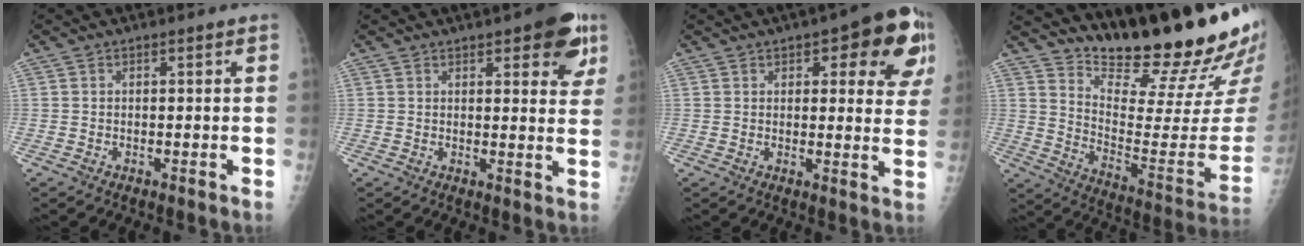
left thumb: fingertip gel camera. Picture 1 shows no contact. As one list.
[{"total": 10.0, "force": [5.4, 3.6, 7.7], "torque": [-0.060, -0.017, 0.060]}, {"total": 15.2, "force": [6.6, 6.1, 12.2], "torque": [-0.101, -0.015, 0.069]}, {"total": 24.1, "force": [20.0, 3.7, 13.0], "torque": [-0.168, -0.156, 0.296]}]